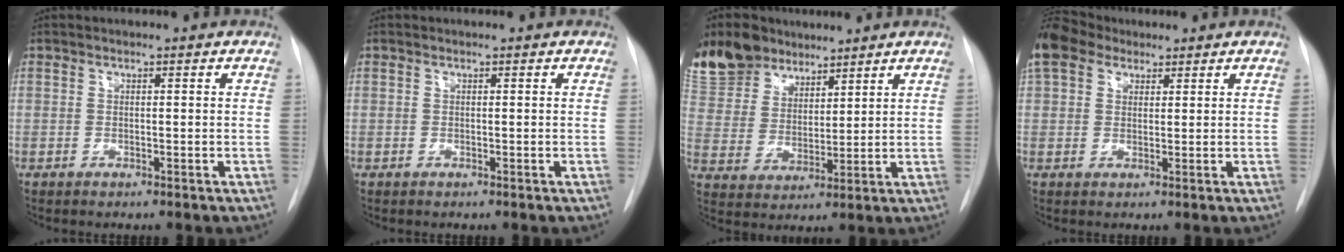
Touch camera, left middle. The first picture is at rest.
{"total": 0.0}
{"total": 13.4, "force": [10.5, 7.5, 3.6], "torque": [-0.081, 0.027, 0.209]}
{"total": 5.5, "force": [4.2, 3.2, 1.5], "torque": [-0.044, 0.028, 0.086]}